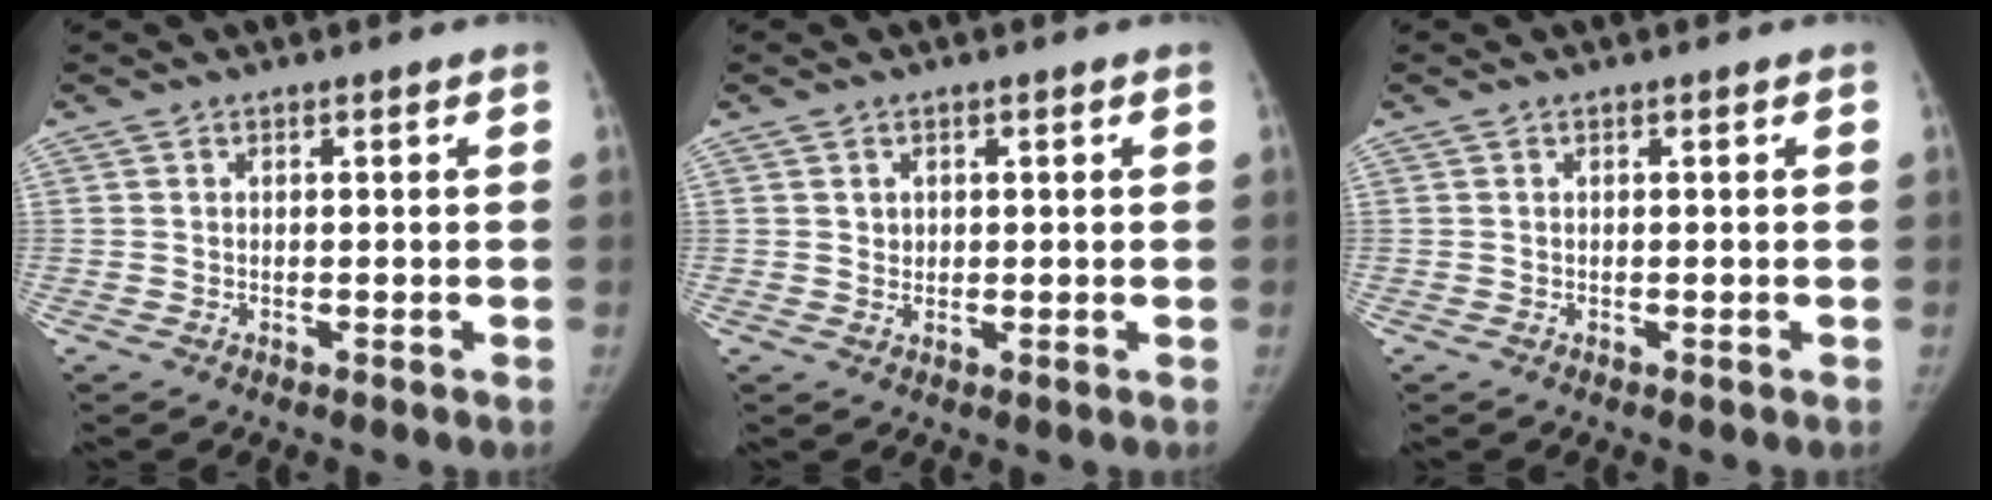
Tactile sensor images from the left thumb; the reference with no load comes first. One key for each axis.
{"total": 1.4, "fx": 0.5, "fy": 1.3, "fz": 0.2, "tx": 0.011, "ty": -0.001, "tz": 0.010}
{"total": 0.0}